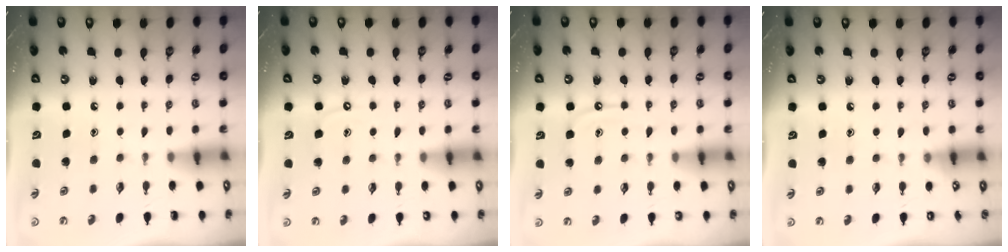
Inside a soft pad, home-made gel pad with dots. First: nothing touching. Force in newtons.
{"total": 3.8, "press": 3.8, "slide": 0.6}
{"total": 7.2, "press": 7.1, "slide": 0.8}
{"total": 3.0, "press": 2.9, "slide": 0.4}